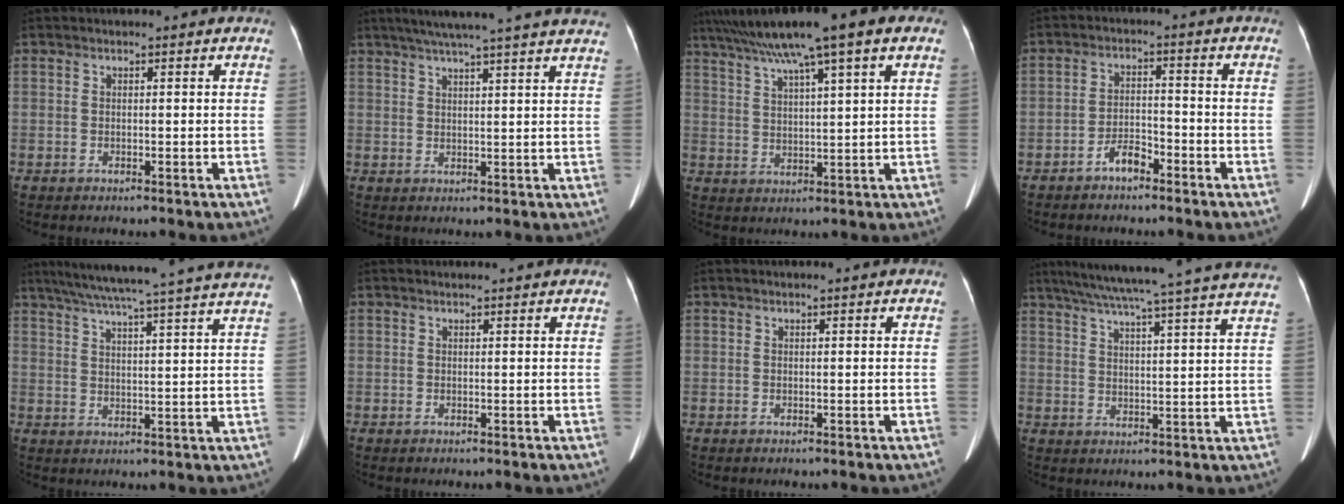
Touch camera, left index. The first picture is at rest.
{"total": 19.0, "force": [16.2, -0.1, 10.0], "torque": [-0.160, 0.025, 0.207]}
{"total": 14.2, "force": [9.4, 0.8, 10.5], "torque": [-0.173, 0.050, 0.141]}
{"total": 3.8, "force": [-2.9, 1.4, 2.0], "torque": [-0.040, 0.010, -0.051]}
{"total": 26.0, "force": [23.0, -0.8, 12.1], "torque": [-0.200, -0.011, 0.294]}
{"total": 1.9, "force": [1.9, 0.0, 0.6], "torque": [-0.010, 0.015, 0.022]}
{"total": 0.0}
{"total": 27.5, "force": [24.2, -0.5, 12.9], "torque": [-0.213, -0.015, 0.308]}